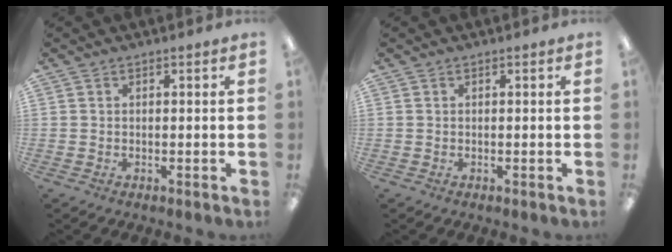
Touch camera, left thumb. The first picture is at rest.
{"total": 0.0}